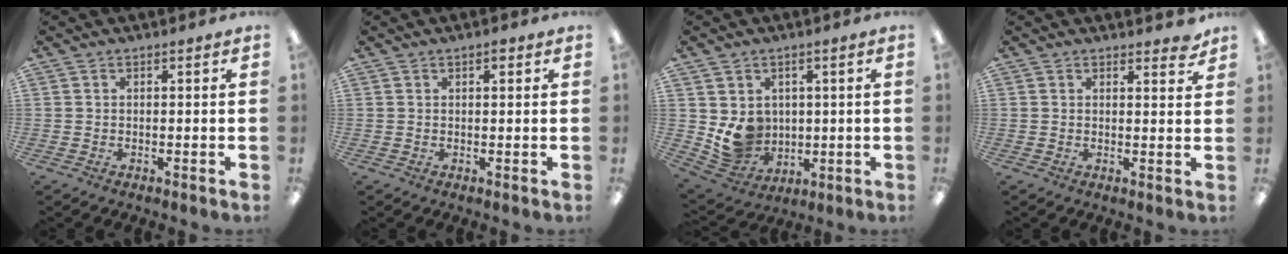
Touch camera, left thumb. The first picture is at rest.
{"total": 1.5, "force": [0.9, 0.4, 1.1], "torque": [-0.016, -0.001, 0.014]}
{"total": 7.8, "force": [1.6, 7.4, 2.2], "torque": [-0.044, -0.015, 0.040]}
{"total": 2.2, "force": [2.0, 0.5, 0.9], "torque": [0.003, -0.012, 0.030]}